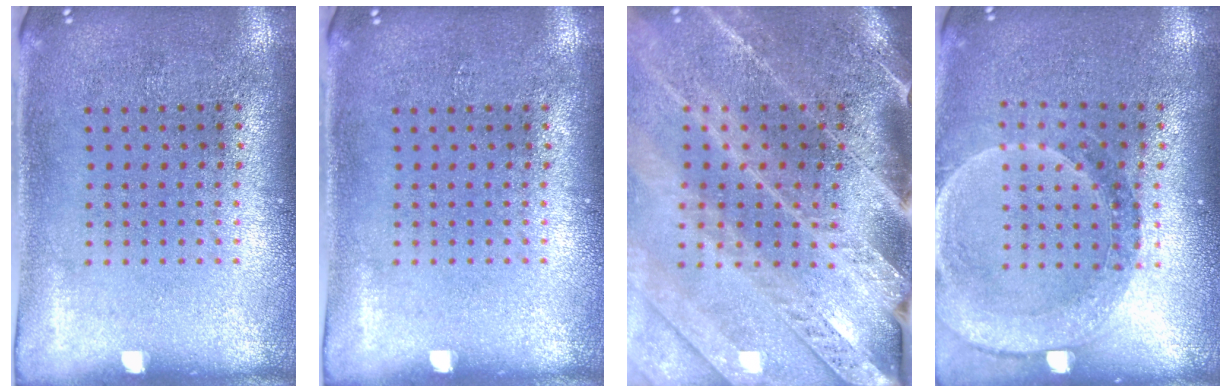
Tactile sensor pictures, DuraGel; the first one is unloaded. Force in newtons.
{"total": 0.0}
{"total": 3.8, "press": 3.2, "slide": 2.1}
{"total": 1.5, "press": 1.5, "slide": 0.3}